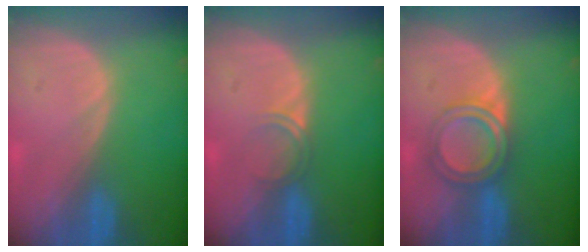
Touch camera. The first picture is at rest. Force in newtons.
{"total": 1.8, "press": 1.5, "slide": 1.1}
{"total": 4.7, "press": 4.7, "slide": 0.2}